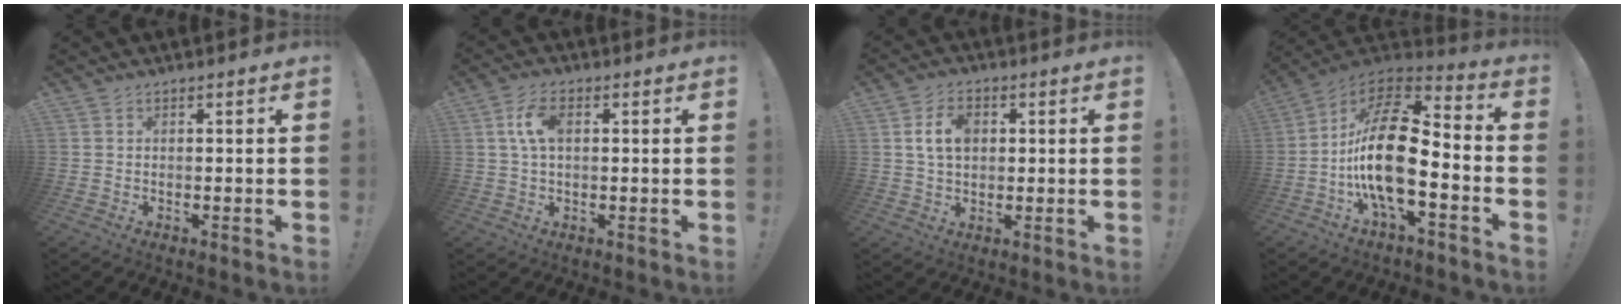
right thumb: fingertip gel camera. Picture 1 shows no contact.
{"total": 7.1, "force": [1.5, 3.8, 5.8], "torque": [-0.113, 0.008, 0.027]}
{"total": 7.9, "force": [1.6, 5.4, 5.6], "torque": [-0.096, 0.007, 0.029]}
{"total": 22.5, "force": [-3.9, 9.6, 19.9], "torque": [-0.396, 0.025, -0.067]}